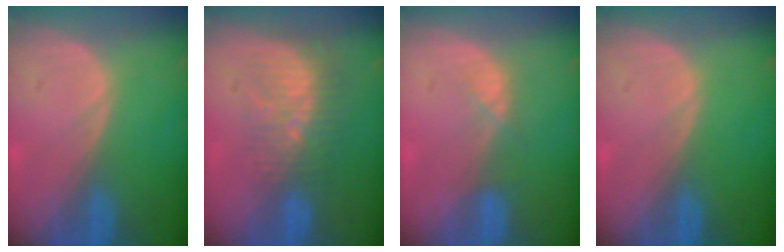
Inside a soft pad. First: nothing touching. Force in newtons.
{"total": 9.0, "press": 7.6, "slide": 4.9}
{"total": 1.9, "press": 1.7, "slide": 0.9}
{"total": 0.0}